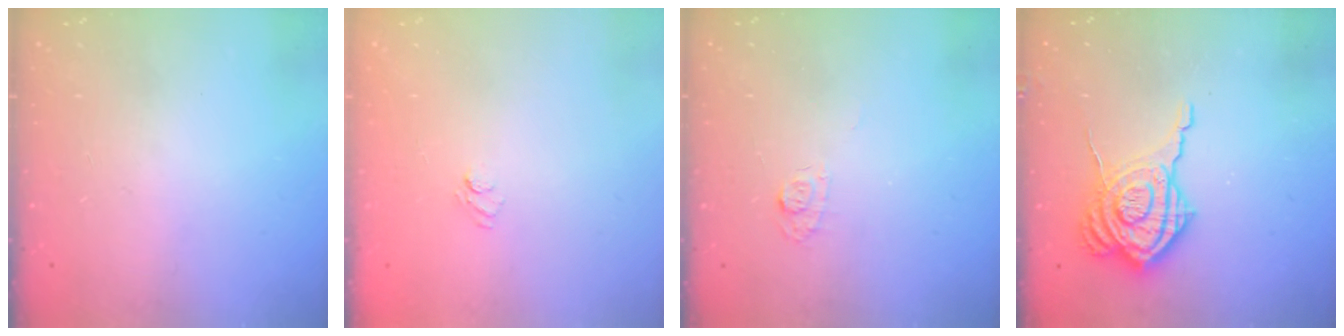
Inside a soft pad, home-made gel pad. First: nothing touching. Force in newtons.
{"total": 4.2, "press": 4.0, "slide": 1.2}
{"total": 4.3, "press": 4.2, "slide": 0.6}
{"total": 13.1, "press": 13.1, "slide": 0.9}